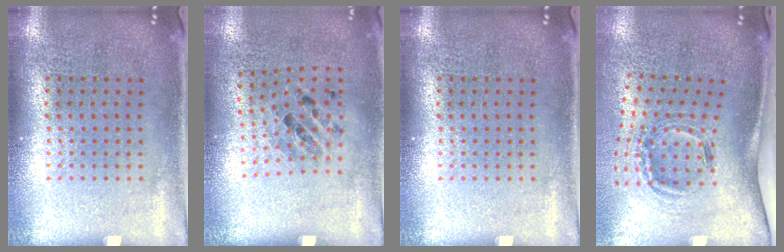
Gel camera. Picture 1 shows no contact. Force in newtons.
{"total": 0.9, "press": 0.8, "slide": 0.5}
{"total": 0.0}
{"total": 1.6, "press": 1.1, "slide": 1.1}